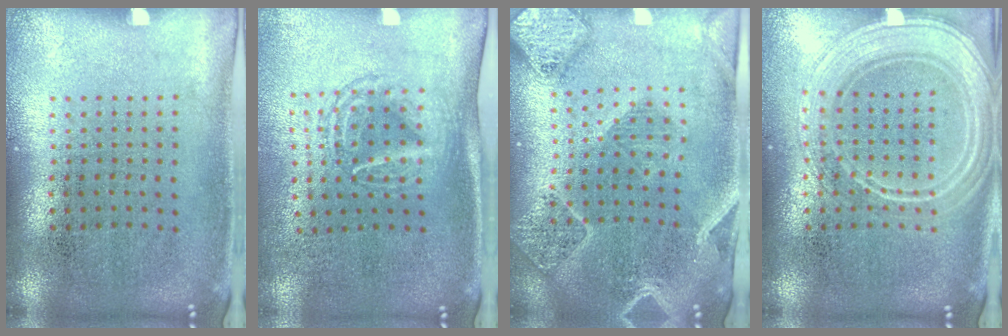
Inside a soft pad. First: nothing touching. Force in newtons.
{"total": 1.6, "press": 1.3, "slide": 0.9}
{"total": 2.5, "press": 2.3, "slide": 1.1}
{"total": 3.7, "press": 3.7, "slide": 0.6}